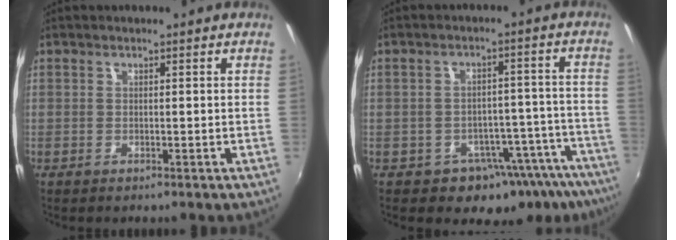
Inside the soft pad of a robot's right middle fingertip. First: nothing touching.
{"total": 10.9, "force": [-7.7, 6.0, 4.7], "torque": [-0.064, 0.020, -0.085]}